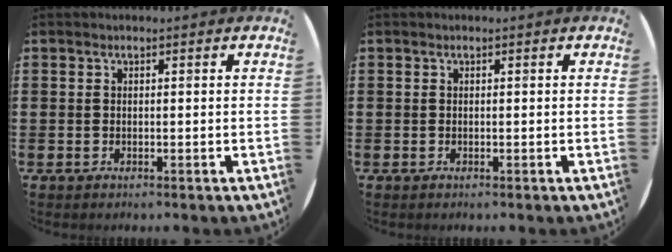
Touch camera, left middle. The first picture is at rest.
{"total": 0.0}